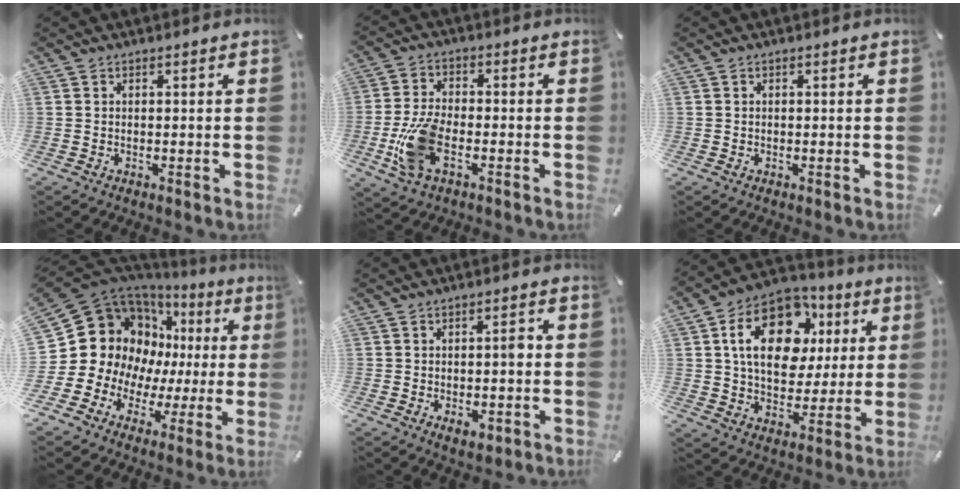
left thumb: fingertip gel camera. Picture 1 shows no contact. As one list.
[{"total": 11.5, "force": [-3.6, 5.8, 9.3], "torque": [-0.203, -0.003, -0.063]}, {"total": 0.0}, {"total": 20.2, "force": [5.9, 16.7, 9.8], "torque": [-0.195, -0.060, 0.134]}, {"total": 5.2, "force": [-0.8, 2.6, 4.5], "torque": [-0.059, 0.004, -0.015]}, {"total": 18.2, "force": [6.1, 12.9, 11.4], "torque": [-0.187, -0.007, 0.108]}]